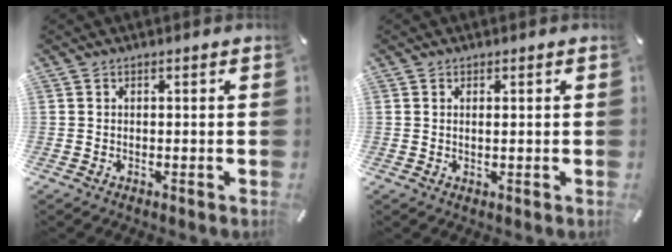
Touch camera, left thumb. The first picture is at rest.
{"total": 0.7, "force": [0.4, 0.0, 0.6], "torque": [-0.013, 0.000, 0.006]}